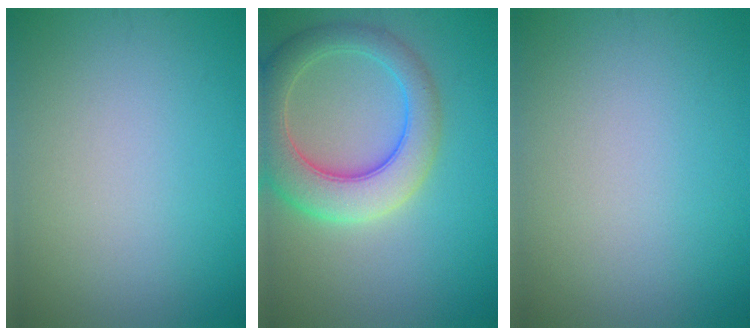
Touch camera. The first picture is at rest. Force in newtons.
{"total": 7.2, "press": 7.2, "slide": 0.5}
{"total": 0.0}